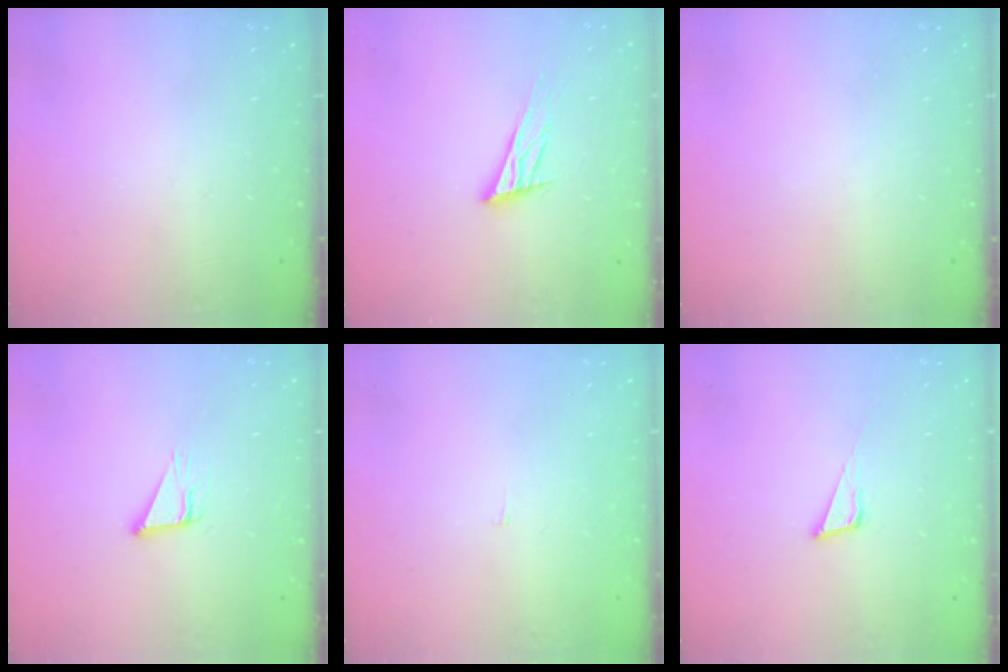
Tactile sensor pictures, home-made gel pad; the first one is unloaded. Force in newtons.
{"total": 12.7, "press": 12.4, "slide": 2.8}
{"total": 0.0}
{"total": 3.8, "press": 3.8, "slide": 0.4}
{"total": 1.9, "press": 1.9, "slide": 0.1}
{"total": 6.4, "press": 5.8, "slide": 2.6}